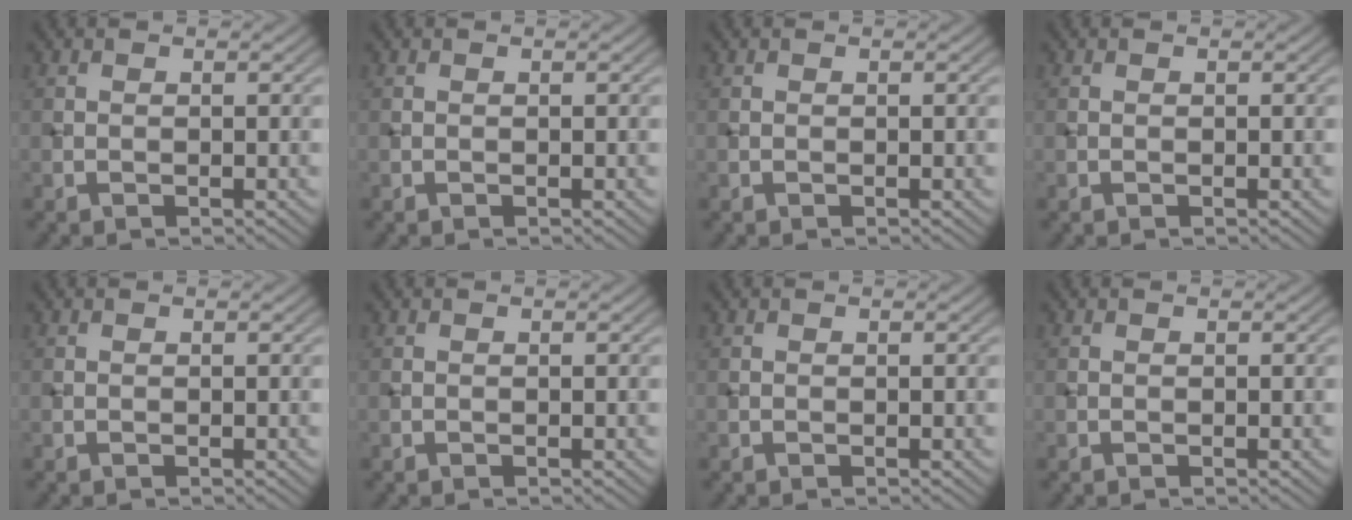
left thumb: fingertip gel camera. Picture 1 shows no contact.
{"total": 0.0}
{"total": 0.0}
{"total": 0.0}
{"total": 0.0}
{"total": 0.0}
{"total": 0.0}
{"total": 0.0}